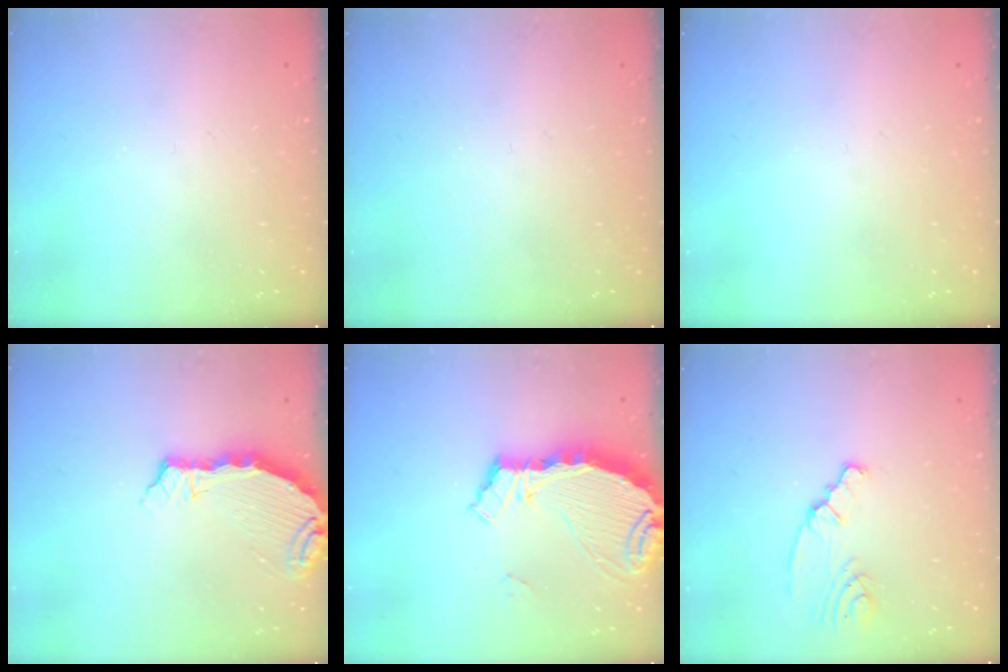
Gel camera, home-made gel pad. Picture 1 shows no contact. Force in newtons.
{"total": 0.0}
{"total": 0.0}
{"total": 7.3, "press": 6.2, "slide": 3.9}
{"total": 8.9, "press": 8.9, "slide": 1.0}
{"total": 2.5, "press": 2.5, "slide": 0.3}